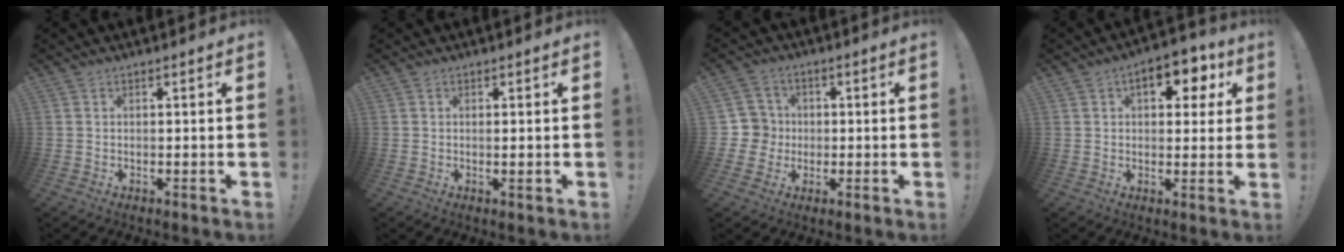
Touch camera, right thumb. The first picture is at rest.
{"total": 0.9, "force": [0.1, 0.0, 0.9], "torque": [-0.013, -0.003, 0.000]}
{"total": 7.0, "force": [-0.4, 6.9, 1.3], "torque": [-0.030, 0.007, -0.005]}
{"total": 9.2, "force": [3.5, 5.3, 6.6], "torque": [-0.075, -0.010, 0.055]}